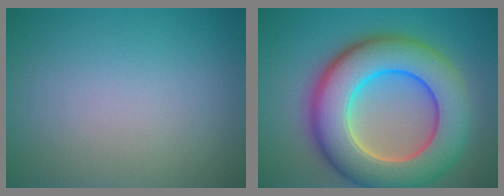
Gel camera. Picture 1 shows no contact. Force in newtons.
{"total": 12.7, "press": 12.7, "slide": 0.8}